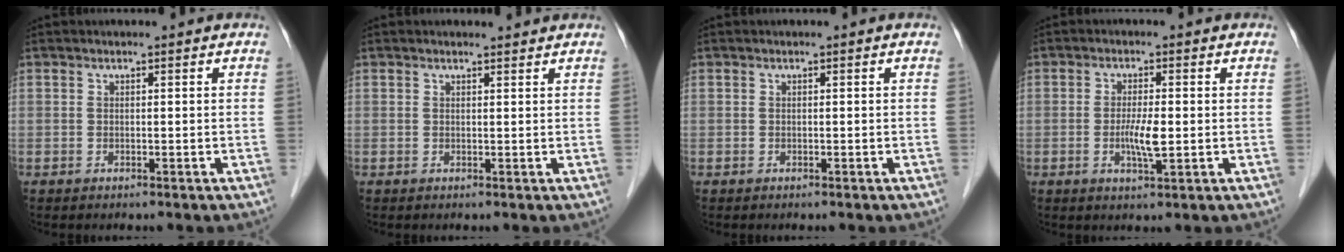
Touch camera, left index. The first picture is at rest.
{"total": 1.6, "force": [1.6, 0.1, 0.0], "torque": [-0.010, -0.001, 0.020]}
{"total": 0.0}
{"total": 3.9, "force": [-0.5, 0.6, 3.9], "torque": [-0.076, -0.006, -0.007]}